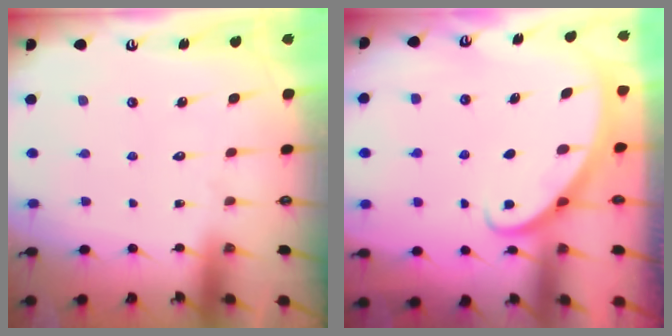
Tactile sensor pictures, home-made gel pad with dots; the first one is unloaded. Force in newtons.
{"total": 2.9, "press": 2.9, "slide": 0.2}